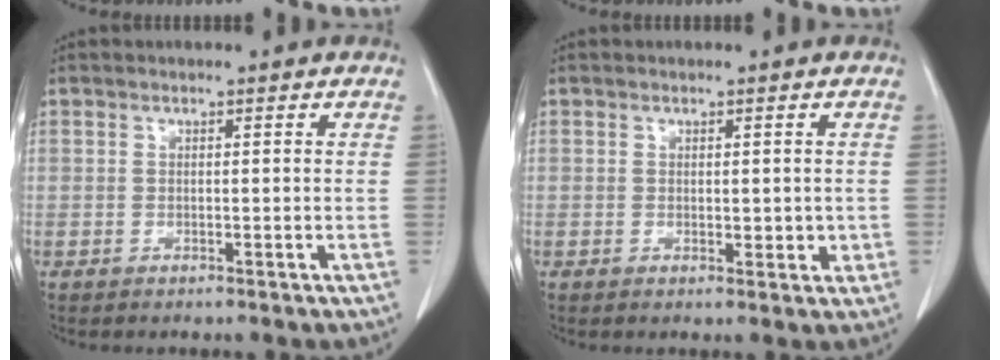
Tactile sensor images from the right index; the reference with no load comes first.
{"total": 2.0, "force": [0.1, 1.2, 1.6], "torque": [-0.017, -0.004, 0.004]}